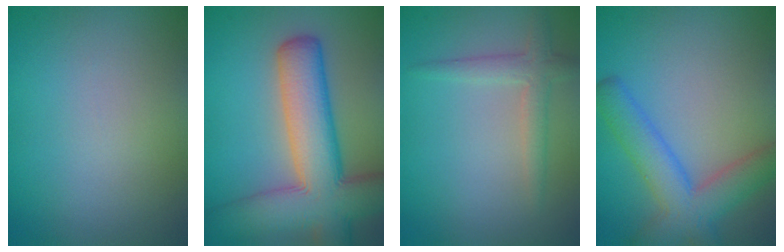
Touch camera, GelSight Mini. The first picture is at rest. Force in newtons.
{"total": 10.5, "press": 10.4, "slide": 0.6}
{"total": 2.3, "press": 2.3, "slide": 0.1}
{"total": 4.5, "press": 4.5, "slide": 0.3}